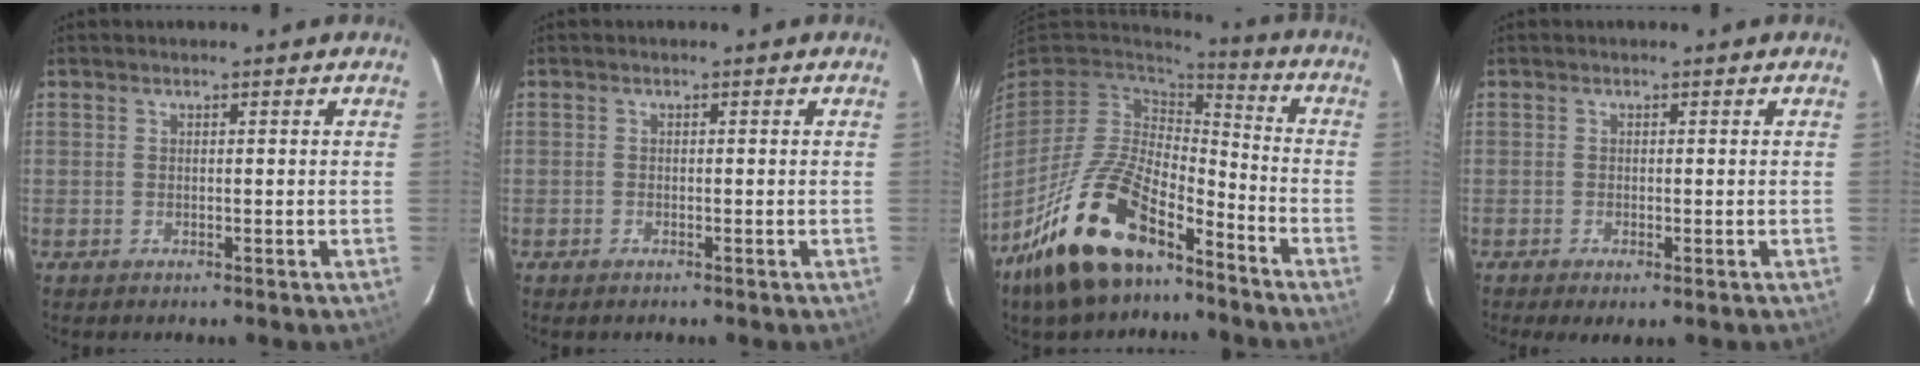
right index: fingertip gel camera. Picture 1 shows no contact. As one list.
[{"total": 0.7, "force": [-0.6, 0.4, 0.2], "torque": [-0.005, 0.000, -0.012]}, {"total": 20.4, "force": [-13.5, 8.6, 12.8], "torque": [-0.266, -0.018, -0.243]}, {"total": 1.7, "force": [-0.9, 0.3, 1.4], "torque": [-0.029, -0.007, -0.014]}]